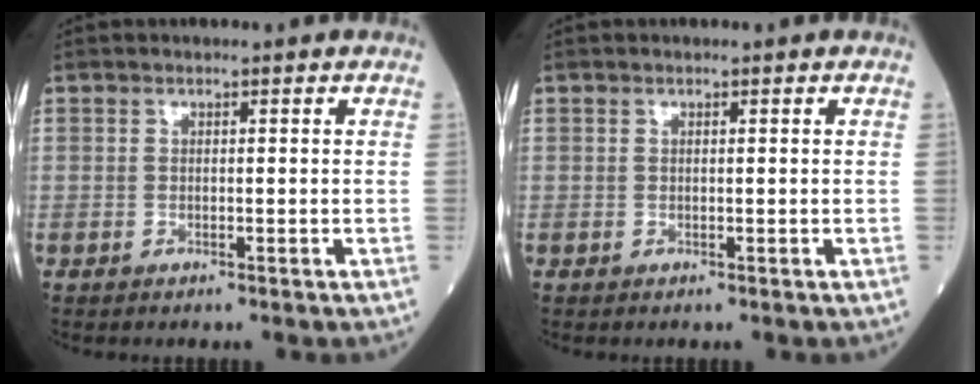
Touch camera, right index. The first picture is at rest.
{"total": 0.0}